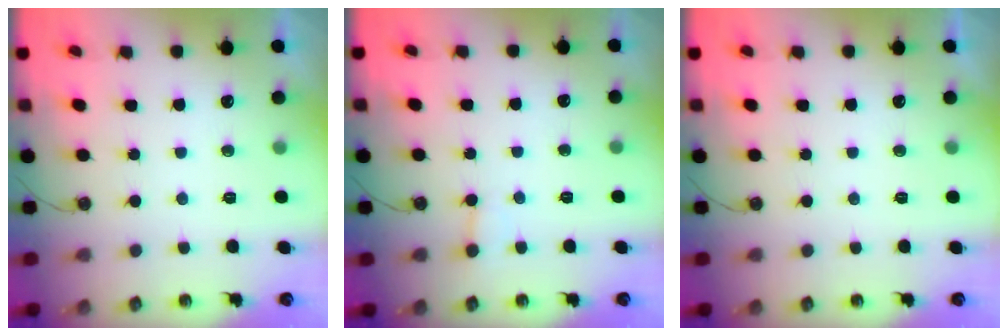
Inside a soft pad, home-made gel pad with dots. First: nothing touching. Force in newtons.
{"total": 2.0, "press": 2.0, "slide": 0.1}
{"total": 0.0}